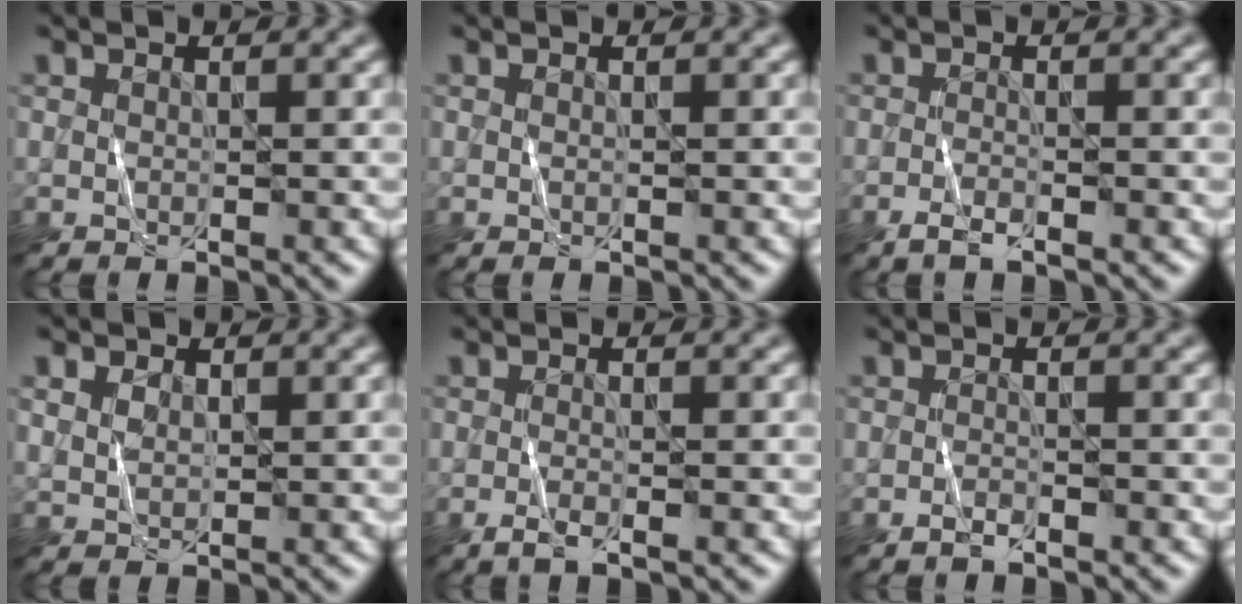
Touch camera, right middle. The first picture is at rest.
{"total": 0.0}
{"total": 1.6, "force": [-1.1, 0.3, 1.1], "torque": [-0.020, 0.001, -0.021]}
{"total": 1.6, "force": [0.8, 1.1, 0.7], "torque": [-0.019, 0.002, 0.017]}
{"total": 1.6, "force": [-0.8, 0.4, 1.3], "torque": [-0.021, 0.001, -0.018]}
{"total": 1.0, "force": [-0.8, 0.2, 0.6], "torque": [-0.012, 0.002, -0.016]}